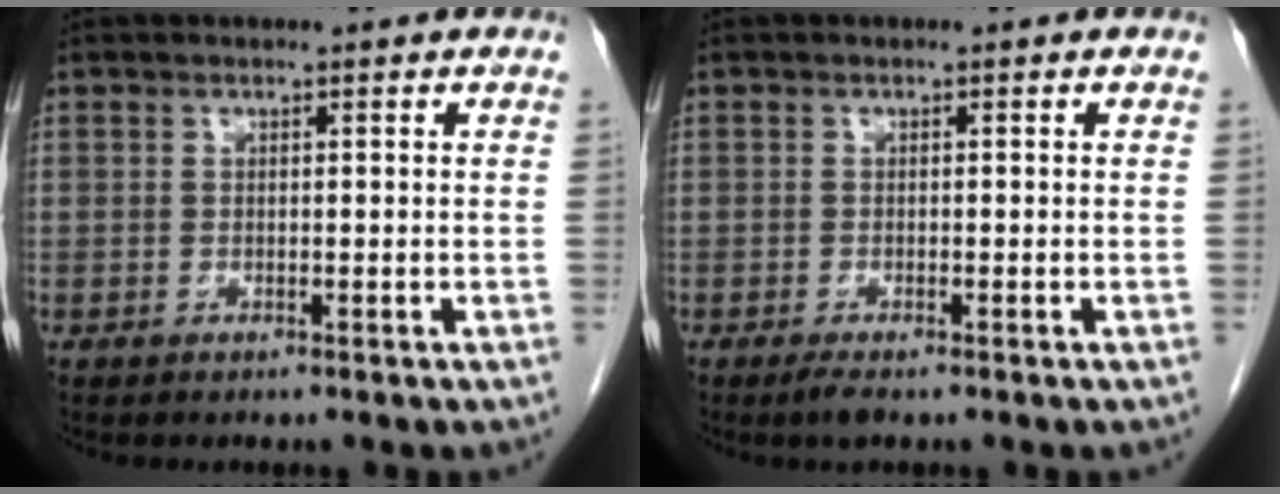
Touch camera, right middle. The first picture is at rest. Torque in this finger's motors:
{"motor_torque": [0.19, 0.03, 0.12, 0.03]}